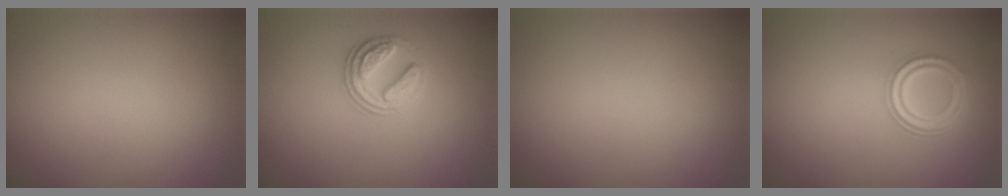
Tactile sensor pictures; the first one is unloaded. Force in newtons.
{"total": 2.7, "press": 2.7, "slide": 0.7}
{"total": 0.0}
{"total": 3.6, "press": 2.9, "slide": 2.2}